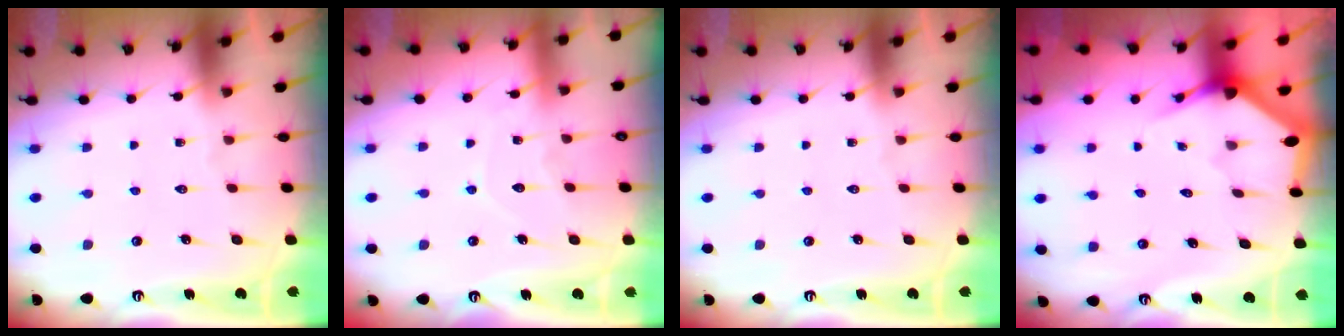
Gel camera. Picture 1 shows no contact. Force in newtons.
{"total": 6.7, "press": 6.7, "slide": 0.7}
{"total": 0.0}
{"total": 3.0, "press": 3.0, "slide": 0.2}